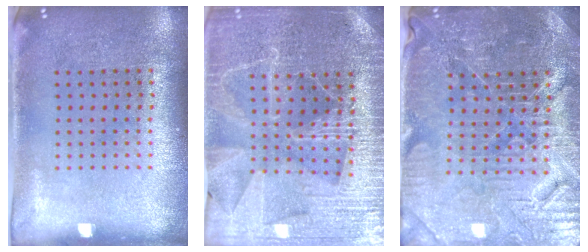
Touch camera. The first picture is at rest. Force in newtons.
{"total": 4.2, "press": 3.9, "slide": 1.3}
{"total": 4.5, "press": 4.3, "slide": 1.3}